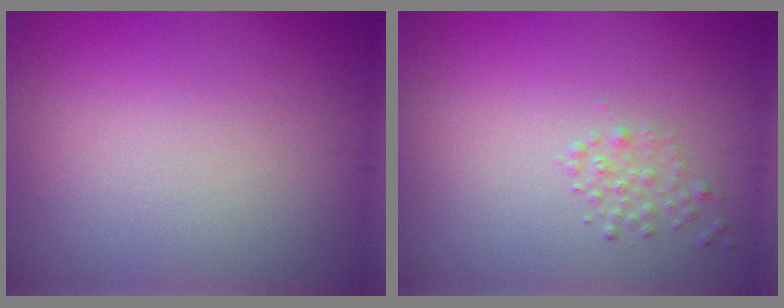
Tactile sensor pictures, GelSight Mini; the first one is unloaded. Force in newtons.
{"total": 1.1, "press": 1.1, "slide": 0.0}